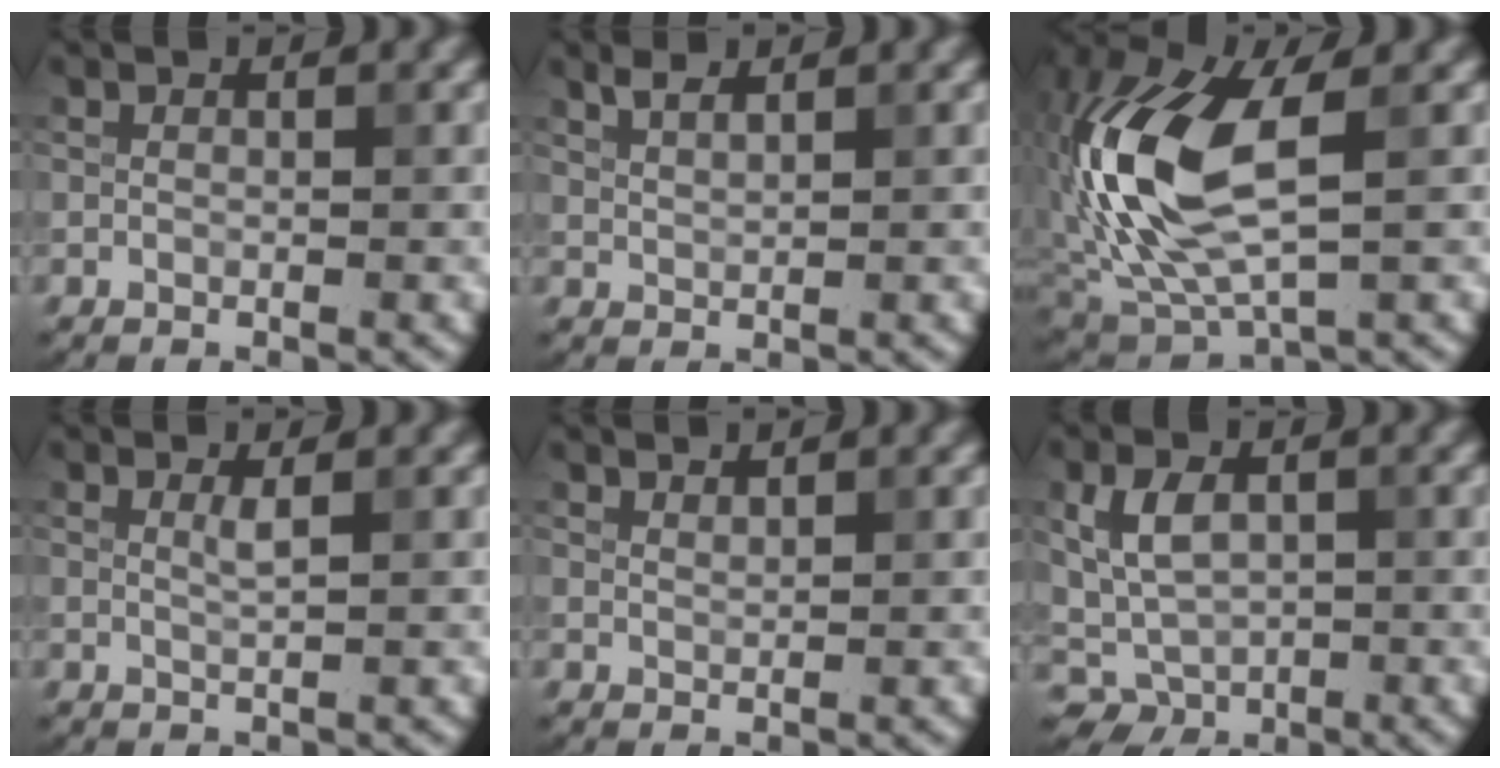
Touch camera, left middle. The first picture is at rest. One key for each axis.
{"total": 1.5, "fx": 1.3, "fy": 0.4, "fz": 0.7, "tx": -0.016, "ty": 0.004, "tz": 0.026}
{"total": 12.5, "fx": 0.9, "fy": 6.1, "fz": 10.8, "tx": -0.255, "ty": 0.006, "tz": 0.011}
{"total": 0.9, "fx": 0.4, "fy": 0.2, "fz": 0.8, "tx": -0.013, "ty": -0.001, "tz": 0.005}
{"total": 1.0, "fx": 1.0, "fy": 0.0, "fz": 0.0, "tx": 0.003, "ty": 0.000, "tz": 0.017}
{"total": 4.5, "fx": 0.2, "fy": 3.3, "fz": 3.0, "tx": -0.054, "ty": -0.004, "tz": 0.005}